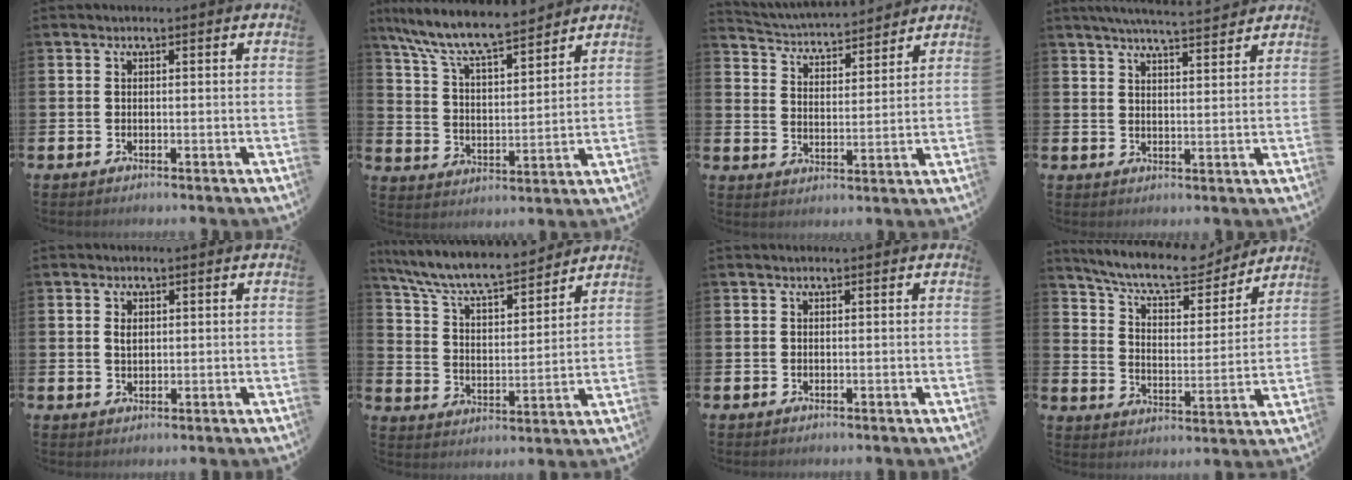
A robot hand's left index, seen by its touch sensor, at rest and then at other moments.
{"total": 9.5, "force": [8.7, 1.3, 3.5], "torque": [-0.108, -0.051, 0.155]}
{"total": 4.5, "force": [4.4, 0.7, 0.2], "torque": [-0.030, -0.037, 0.074]}
{"total": 5.3, "force": [5.2, -0.1, 1.3], "torque": [-0.036, -0.023, 0.091]}
{"total": 1.6, "force": [0.8, 1.0, 0.9], "torque": [-0.003, -0.002, 0.011]}
{"total": 8.8, "force": [8.2, 1.5, 2.9], "torque": [-0.096, -0.054, 0.144]}
{"total": 0.0}
{"total": 10.1, "force": [9.1, 2.2, 3.8], "torque": [-0.099, -0.057, 0.158]}